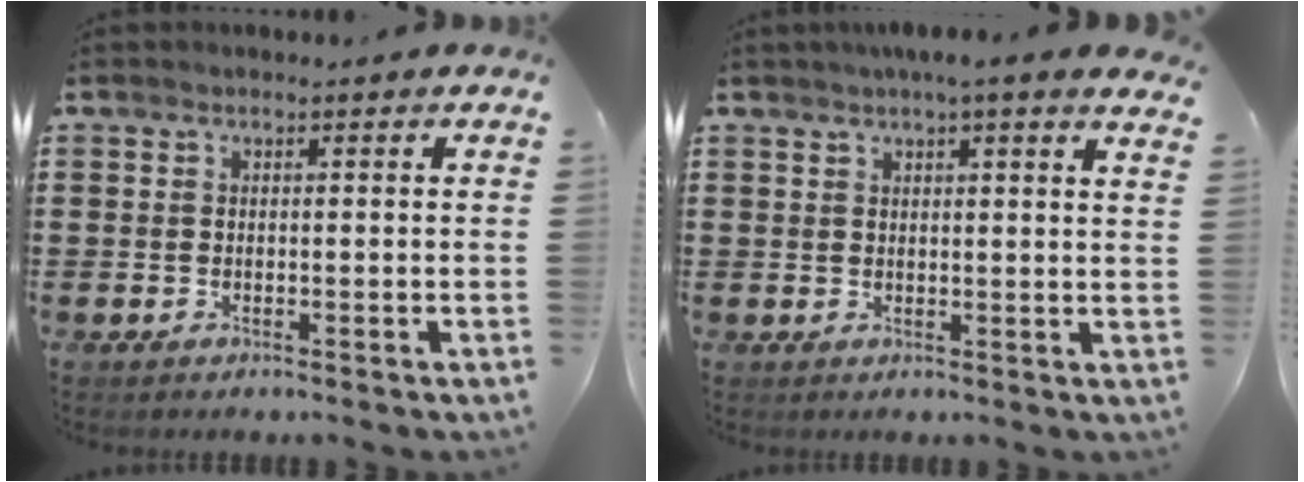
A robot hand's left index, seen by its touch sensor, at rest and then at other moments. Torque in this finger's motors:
{"motor_torque": [0.43, -1.14, 0.73, 0.16]}